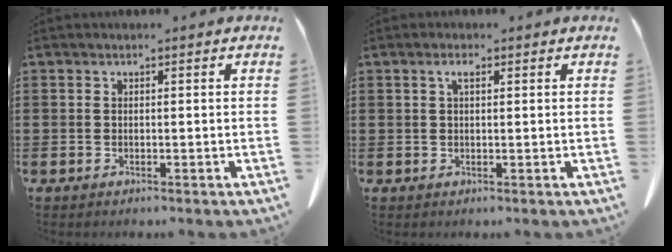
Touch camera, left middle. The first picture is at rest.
{"total": 1.8, "force": [0.8, 0.6, 1.5], "torque": [-0.034, 0.002, 0.014]}